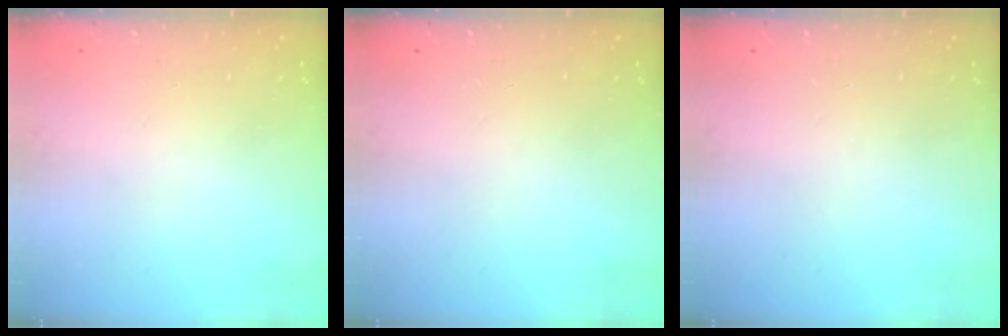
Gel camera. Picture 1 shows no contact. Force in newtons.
{"total": 0.0}
{"total": 0.0}